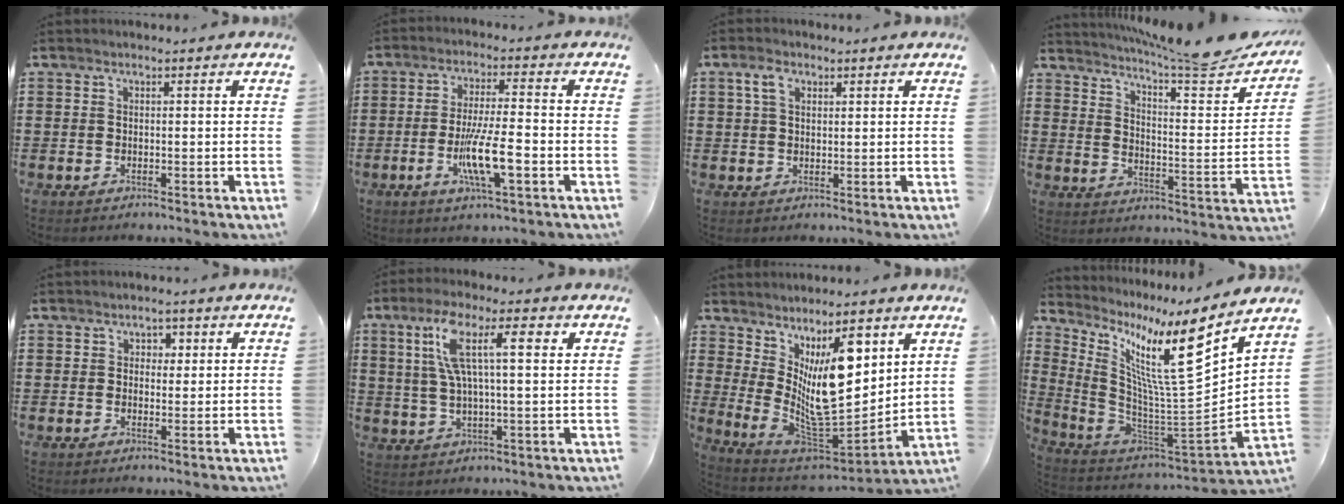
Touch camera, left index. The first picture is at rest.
{"total": 8.3, "force": [-2.7, 1.4, 7.8], "torque": [-0.153, -0.011, -0.052]}
{"total": 3.1, "force": [1.4, 1.8, 2.1], "torque": [-0.048, 0.010, 0.025]}
{"total": 7.9, "force": [6.8, -0.1, 4.0], "torque": [-0.081, -0.050, 0.109]}
{"total": 1.8, "force": [0.5, 1.5, 0.8], "torque": [-0.013, 0.007, 0.004]}
{"total": 10.6, "force": [3.7, 2.9, 9.5], "torque": [-0.194, 0.014, 0.059]}
{"total": 11.7, "force": [3.7, 4.3, 10.2], "torque": [-0.182, -0.037, 0.066]}
{"total": 15.1, "force": [6.7, 3.0, 13.2], "torque": [-0.249, -0.039, 0.097]}